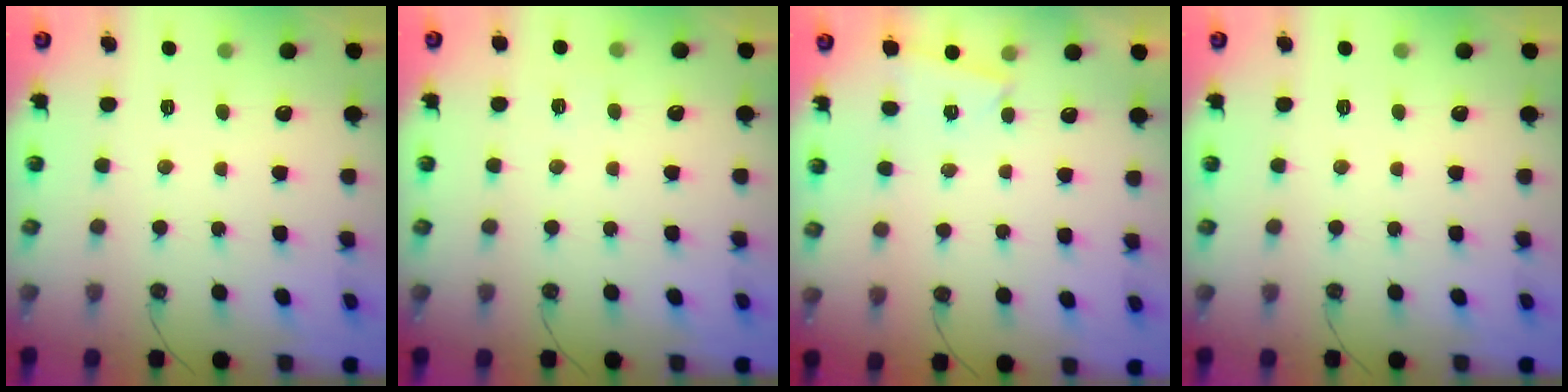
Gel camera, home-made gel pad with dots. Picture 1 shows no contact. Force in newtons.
{"total": 2.5, "press": 2.4, "slide": 0.4}
{"total": 4.8, "press": 0.8, "slide": 4.7}
{"total": 0.0}